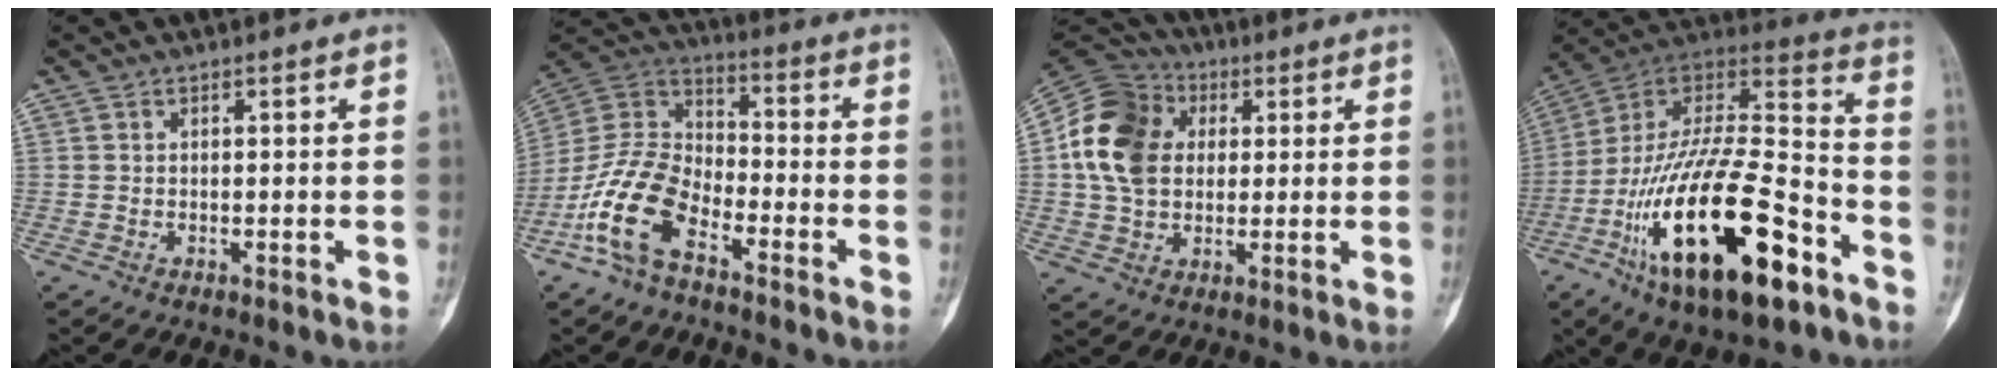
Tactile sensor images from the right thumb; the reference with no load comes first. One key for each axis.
{"total": 13.9, "fx": -7.6, "fy": 7.3, "fz": 9.2, "tx": -0.185, "ty": 0.056, "tz": -0.157}
{"total": 15.7, "fx": 2.4, "fy": 12.2, "fz": 9.7, "tx": -0.167, "ty": 0.017, "tz": 0.036}
{"total": 30.4, "fx": -13.2, "fy": 11.6, "fz": 24.8, "tx": -0.461, "ty": 0.055, "tz": -0.215}